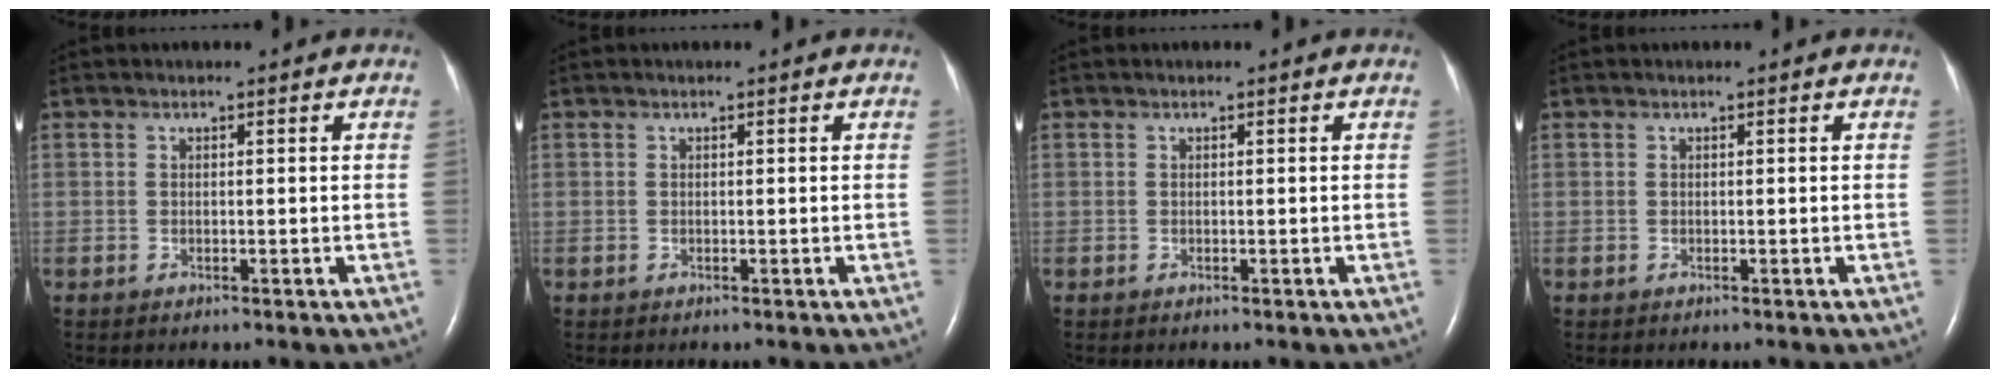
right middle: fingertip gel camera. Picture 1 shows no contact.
{"total": 0.0}
{"total": 0.0}
{"total": 0.0}